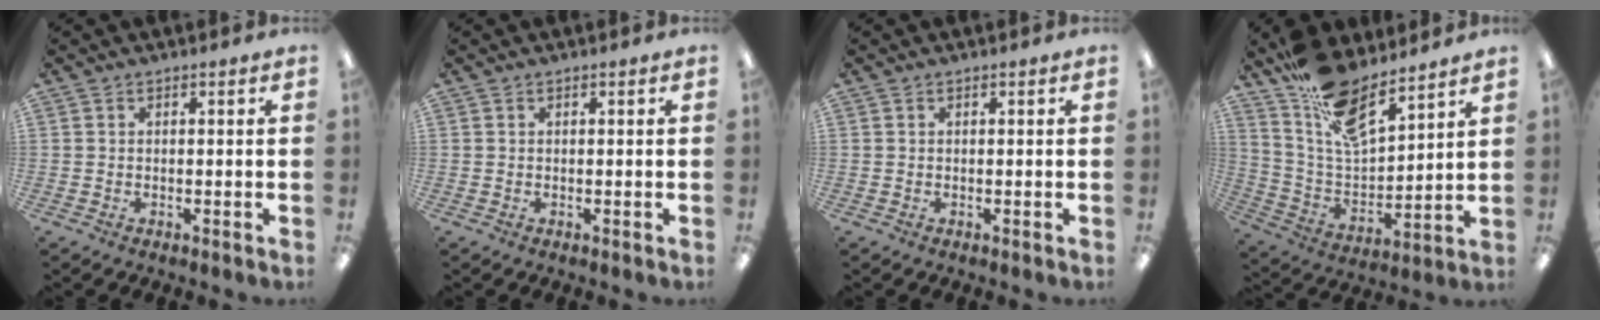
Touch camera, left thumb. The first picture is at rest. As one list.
[{"total": 0.0}, {"total": 0.0}, {"total": 14.2, "force": [11.2, 4.9, 7.2], "torque": [-0.144, -0.070, 0.203]}]